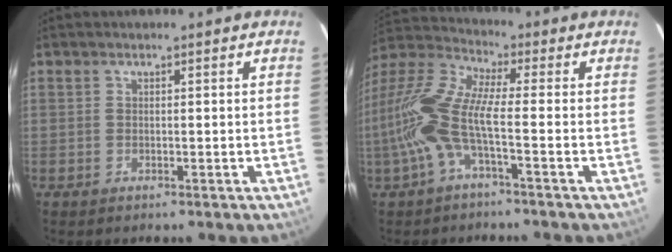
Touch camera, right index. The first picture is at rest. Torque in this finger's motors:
{"motor_torque": [1.28, -0.86, 0.88, 0.21]}